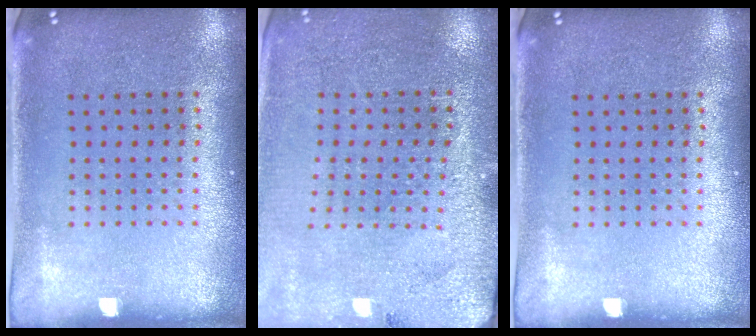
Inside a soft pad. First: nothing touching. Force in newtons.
{"total": 2.8, "press": 2.8, "slide": 0.2}
{"total": 0.0}